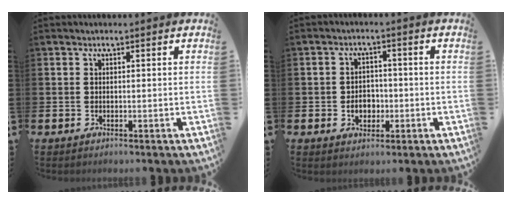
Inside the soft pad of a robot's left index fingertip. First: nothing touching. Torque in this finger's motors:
{"motor_torque": [0.60, 0.08, 0.08, 0.07]}